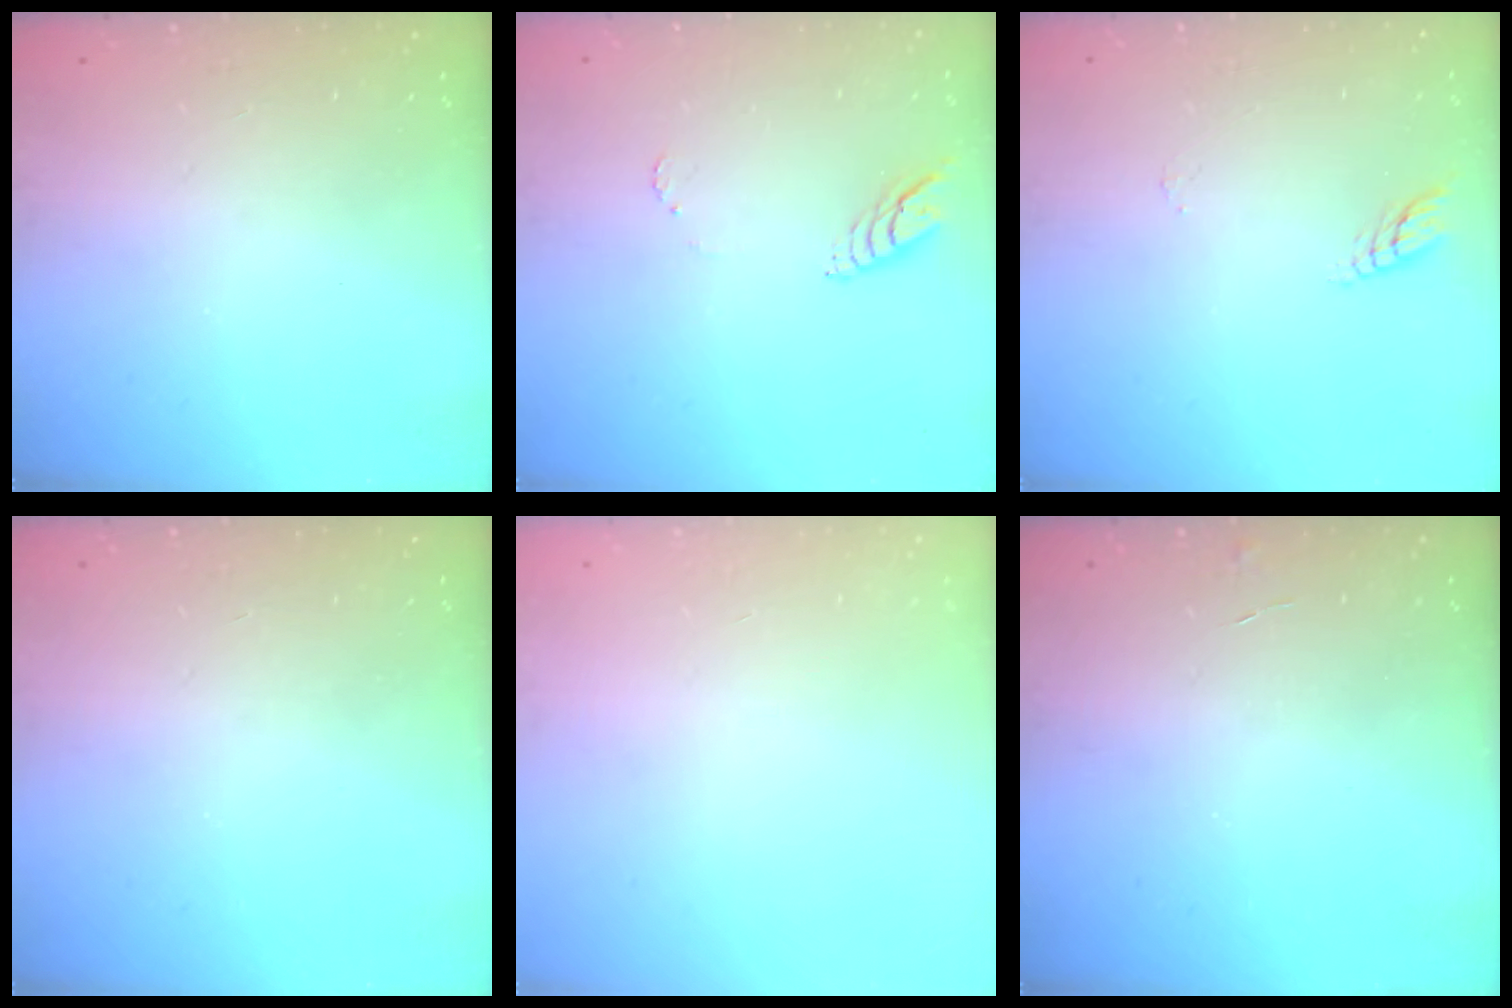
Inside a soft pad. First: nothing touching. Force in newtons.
{"total": 5.9, "press": 5.9, "slide": 0.3}
{"total": 4.9, "press": 4.8, "slide": 0.4}
{"total": 0.0}
{"total": 0.0}
{"total": 2.9, "press": 2.9, "slide": 0.3}